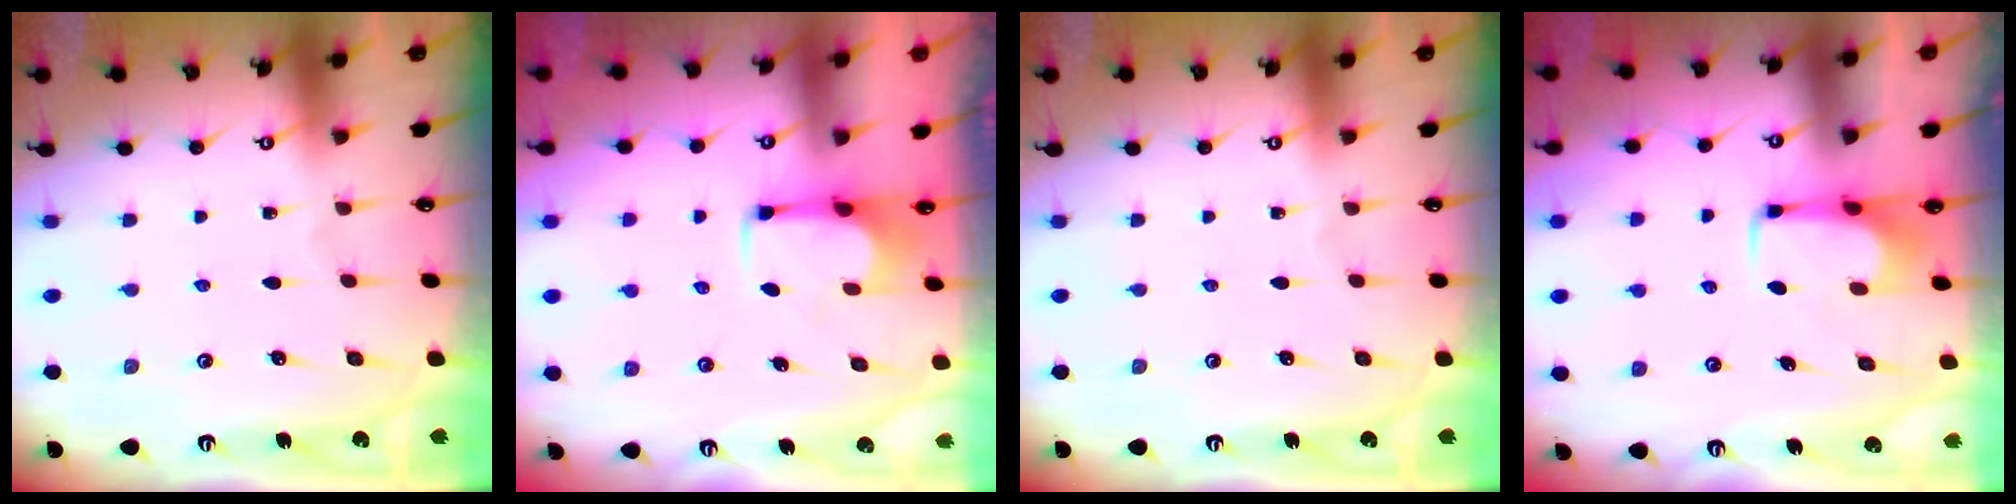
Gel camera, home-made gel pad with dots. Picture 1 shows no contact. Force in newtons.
{"total": 2.7, "press": 2.5, "slide": 1.1}
{"total": 0.0}
{"total": 1.5, "press": 1.5, "slide": 0.4}